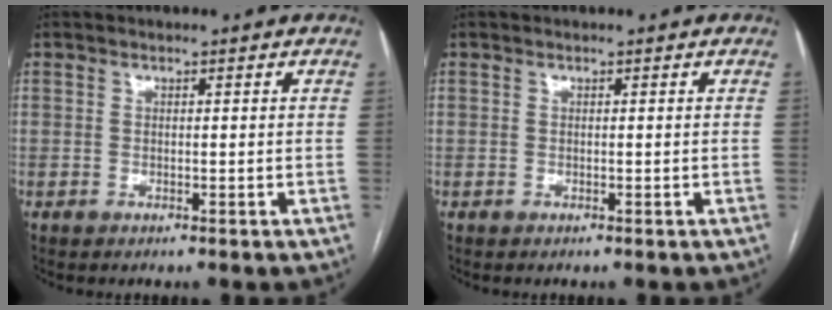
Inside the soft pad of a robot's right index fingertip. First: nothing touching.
{"total": 0.0}